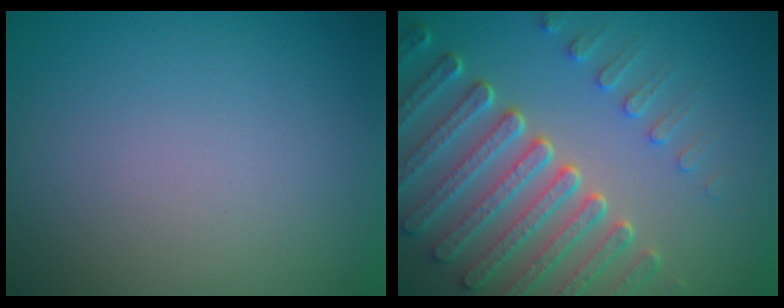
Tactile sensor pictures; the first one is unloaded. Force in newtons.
{"total": 7.4, "press": 5.6, "slide": 4.8}